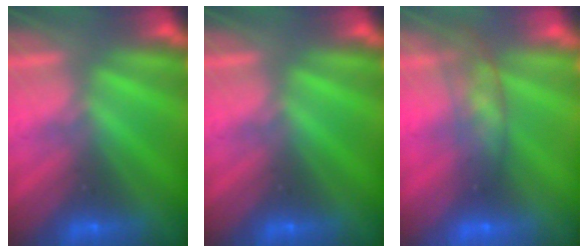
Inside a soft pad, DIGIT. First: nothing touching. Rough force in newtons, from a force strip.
{"total": 0.0}
{"total": 5.8}